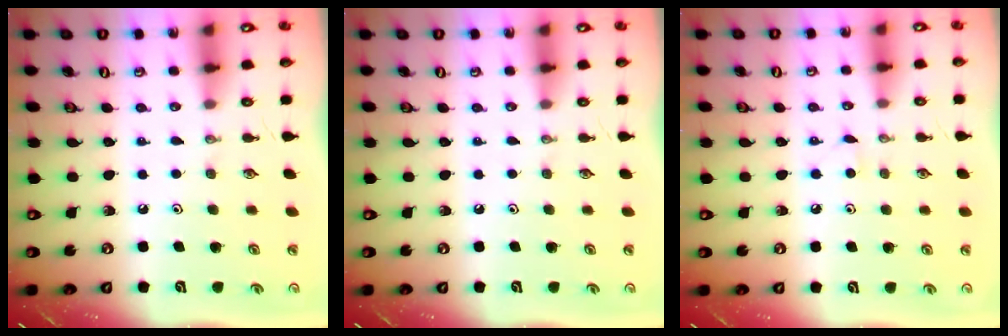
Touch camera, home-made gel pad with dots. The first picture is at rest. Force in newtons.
{"total": 0.0}
{"total": 2.9, "press": 2.9, "slide": 0.4}